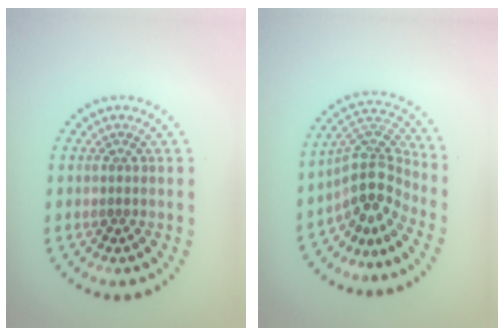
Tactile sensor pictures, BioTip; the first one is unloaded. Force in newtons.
{"total": 4.4, "press": 3.2, "slide": 2.9}